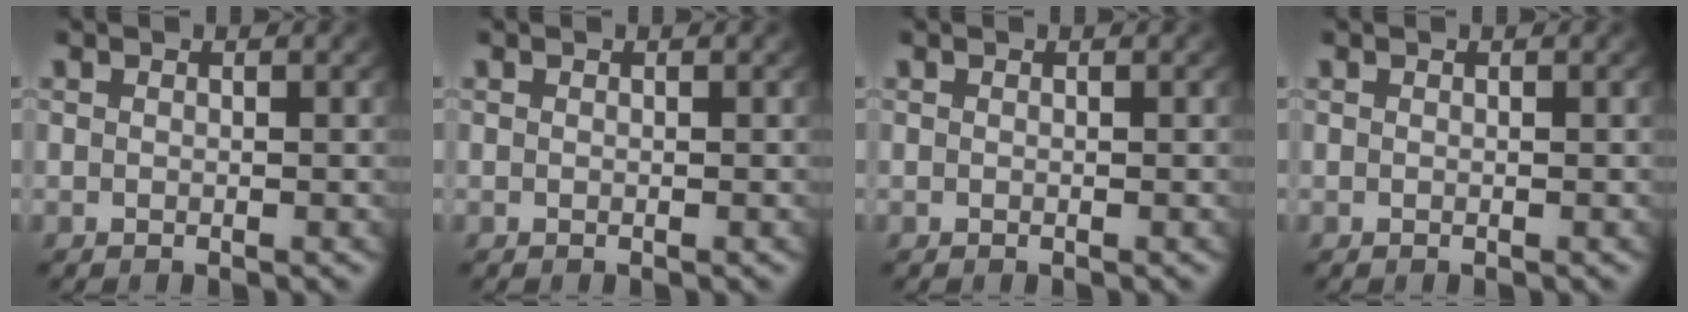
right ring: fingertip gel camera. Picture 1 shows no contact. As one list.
[{"total": 0.0}, {"total": 0.0}, {"total": 0.0}]